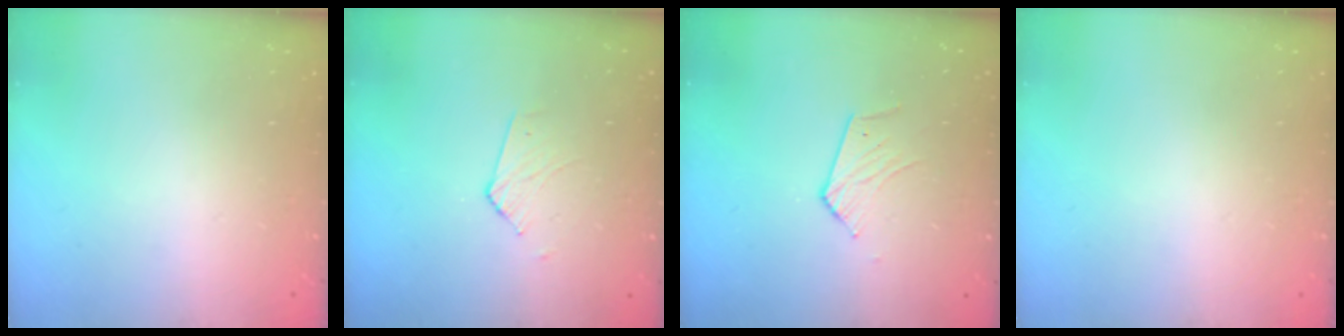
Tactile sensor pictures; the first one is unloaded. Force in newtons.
{"total": 2.7, "press": 2.7, "slide": 0.2}
{"total": 4.0, "press": 4.0, "slide": 0.4}
{"total": 0.0}